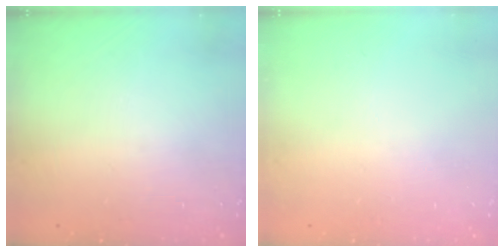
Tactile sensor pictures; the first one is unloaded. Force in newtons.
{"total": 0.0}